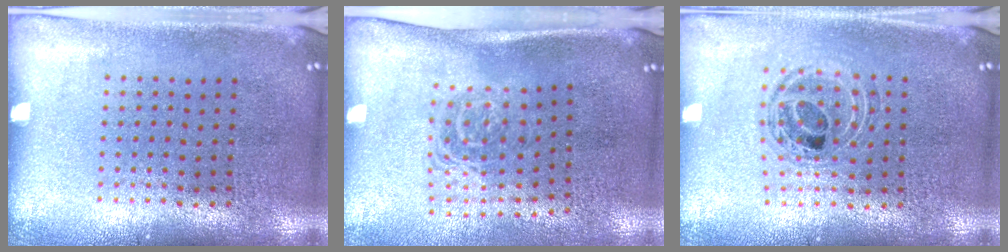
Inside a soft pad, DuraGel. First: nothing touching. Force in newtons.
{"total": 1.6, "press": 1.2, "slide": 1.2}
{"total": 0.5, "press": 0.5, "slide": 0.2}